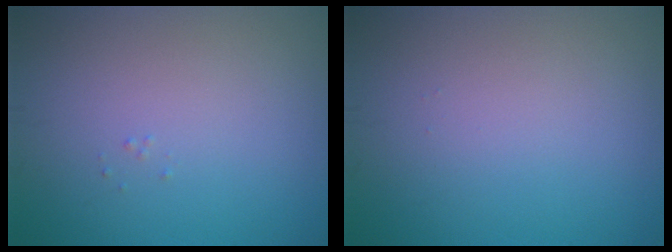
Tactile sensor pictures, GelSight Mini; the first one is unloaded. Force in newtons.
{"total": 0.0}